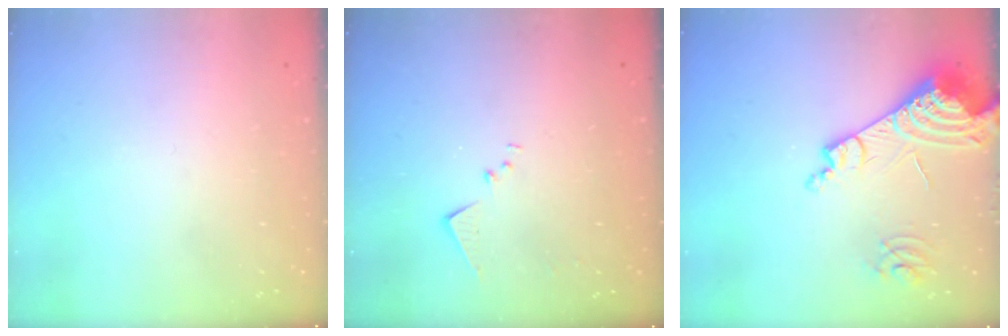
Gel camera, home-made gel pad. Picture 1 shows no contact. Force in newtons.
{"total": 7.5, "press": 7.4, "slide": 0.6}
{"total": 17.4, "press": 17.3, "slide": 2.4}